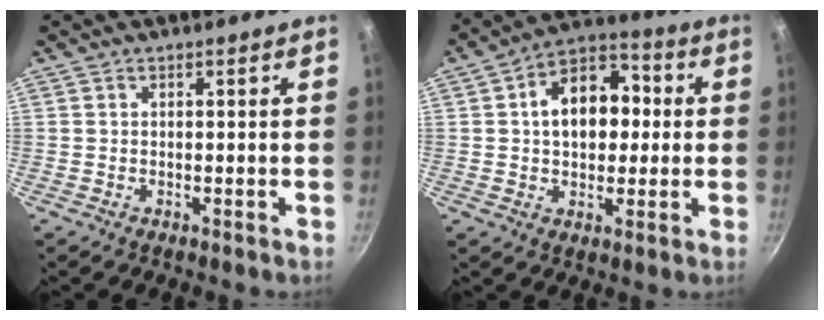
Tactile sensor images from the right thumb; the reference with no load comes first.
{"total": 14.1, "force": [1.6, 9.8, 10.0], "torque": [-0.110, 0.027, 0.012]}